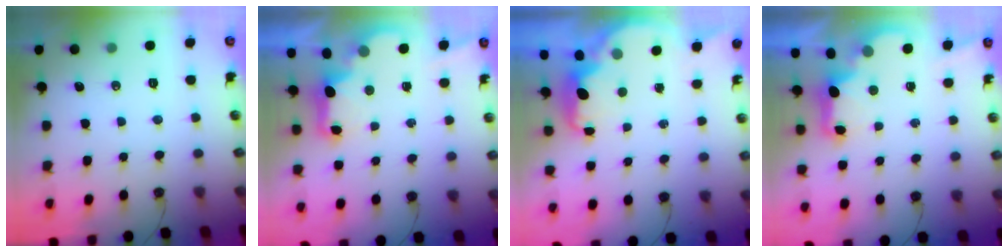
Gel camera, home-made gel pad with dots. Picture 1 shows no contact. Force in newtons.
{"total": 3.0, "press": 2.9, "slide": 0.6}
{"total": 2.7, "press": 2.6, "slide": 0.6}
{"total": 3.0, "press": 2.9, "slide": 0.6}